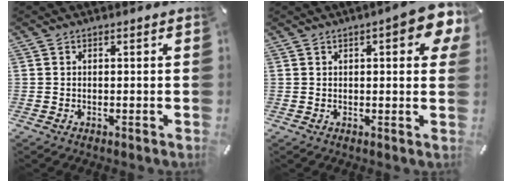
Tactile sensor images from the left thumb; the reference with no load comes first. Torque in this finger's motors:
{"motor_torque": [1.87, 1.84, 1.00, -0.88, 0.04]}